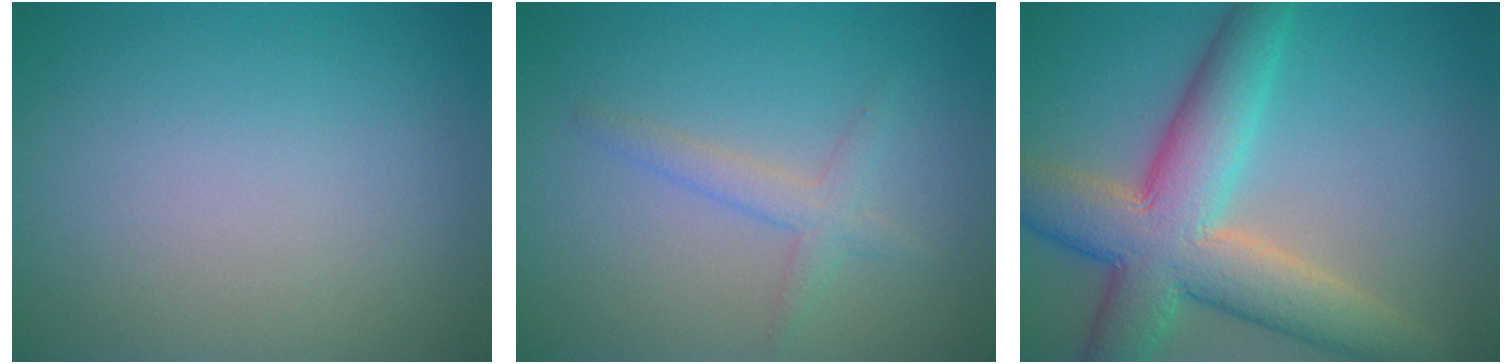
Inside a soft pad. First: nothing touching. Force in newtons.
{"total": 2.0, "press": 2.0, "slide": 0.1}
{"total": 9.7, "press": 9.7, "slide": 0.4}